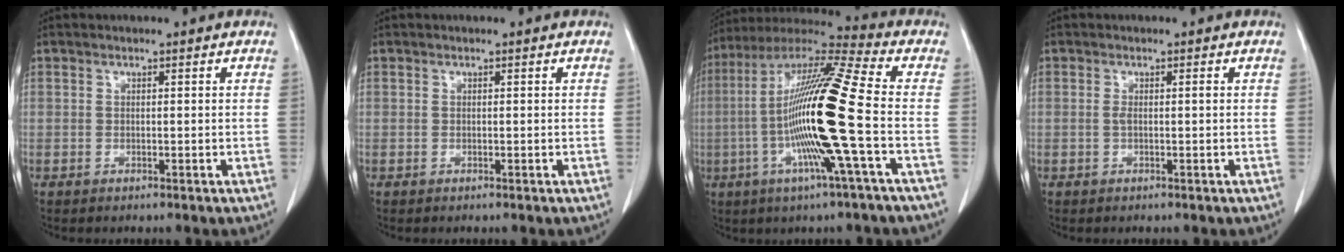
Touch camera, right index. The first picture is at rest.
{"total": 0.0}
{"total": 19.0, "force": [-3.4, -0.8, 18.6], "torque": [-0.364, -0.004, -0.082]}
{"total": 1.1, "force": [0.0, 0.1, 1.1], "torque": [-0.022, 0.000, 0.001]}